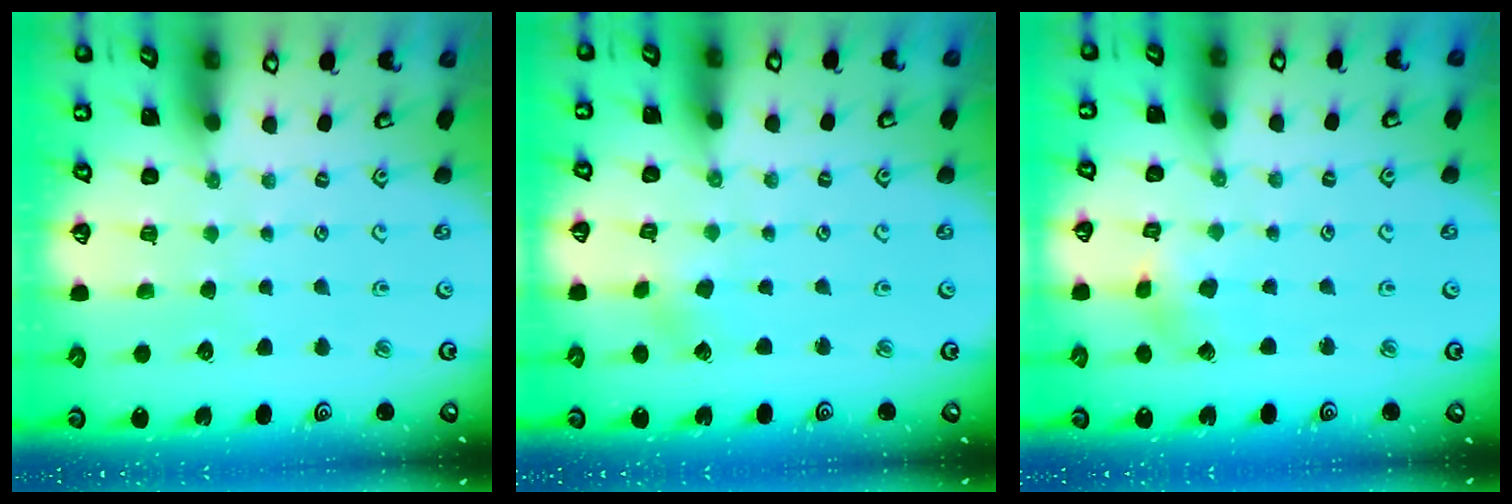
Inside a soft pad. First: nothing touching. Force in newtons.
{"total": 1.6, "press": 1.6, "slide": 0.2}
{"total": 2.0, "press": 2.0, "slide": 0.3}